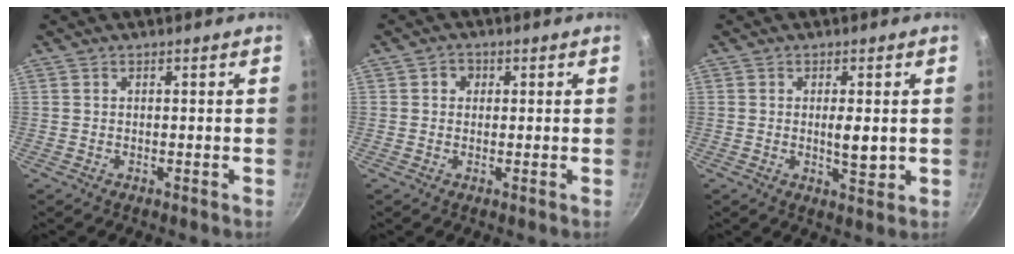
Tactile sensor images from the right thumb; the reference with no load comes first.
{"total": 2.3, "force": [0.5, 2.1, 0.9], "torque": [0.001, 0.001, 0.004]}
{"total": 4.3, "force": [0.2, 1.6, 4.0], "torque": [-0.064, -0.008, 0.005]}